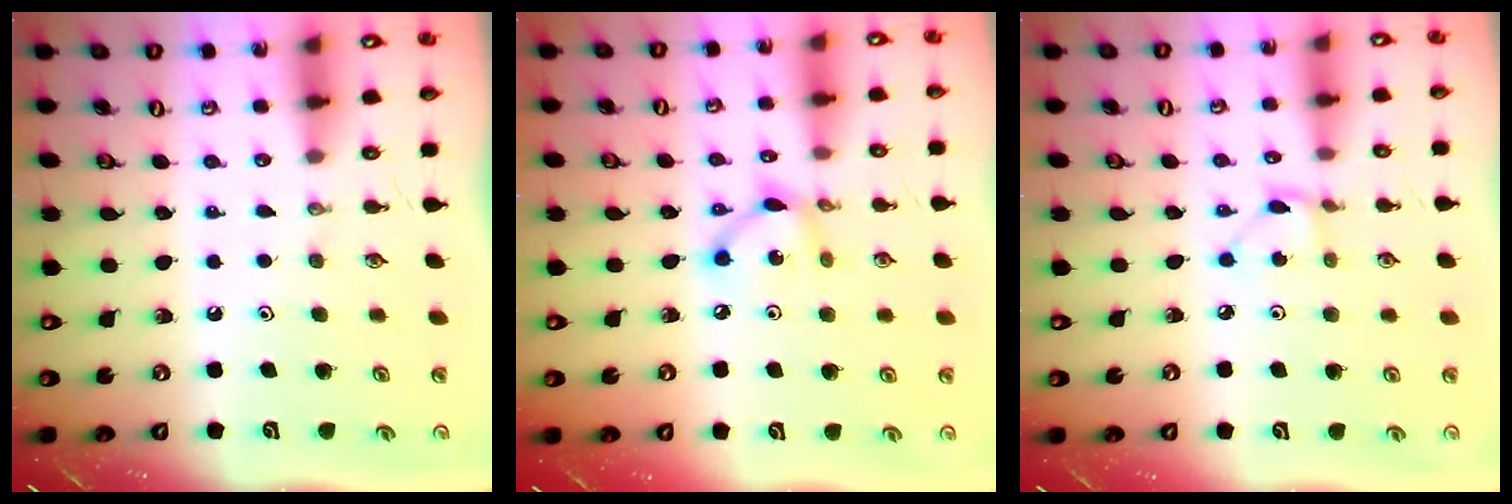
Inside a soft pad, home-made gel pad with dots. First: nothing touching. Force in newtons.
{"total": 6.7, "press": 6.7, "slide": 0.3}
{"total": 1.8, "press": 1.8, "slide": 0.1}